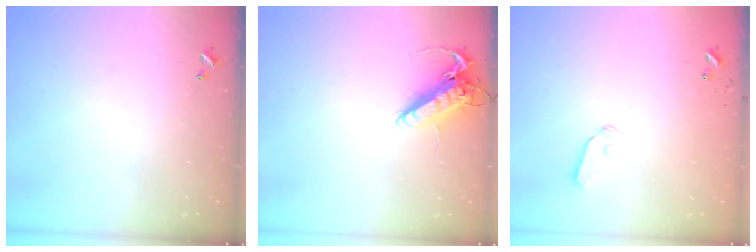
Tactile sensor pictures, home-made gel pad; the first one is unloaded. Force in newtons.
{"total": 13.3, "press": 13.1, "slide": 2.4}
{"total": 5.3, "press": 5.3, "slide": 0.1}